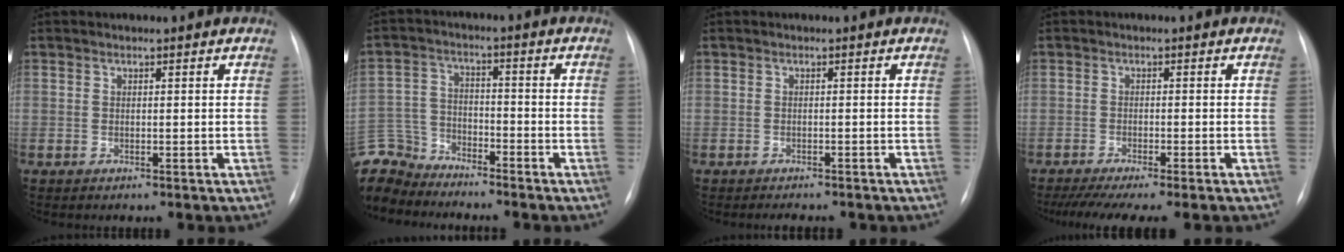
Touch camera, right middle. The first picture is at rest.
{"total": 9.6, "force": [-9.2, 2.7, 0.0], "torque": [-0.011, 0.013, -0.183]}
{"total": 2.9, "force": [-2.5, 0.9, 1.2], "torque": [-0.019, -0.007, -0.024]}
{"total": 9.5, "force": [-7.8, 0.3, 5.4], "torque": [-0.072, -0.016, -0.116]}